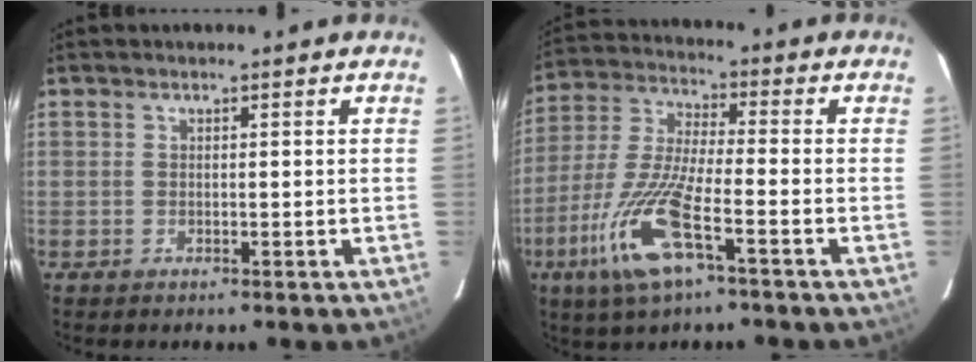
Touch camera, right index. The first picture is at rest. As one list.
[{"total": 14.6, "force": [-6.9, 3.1, 12.5], "torque": [-0.281, -0.015, -0.139]}]